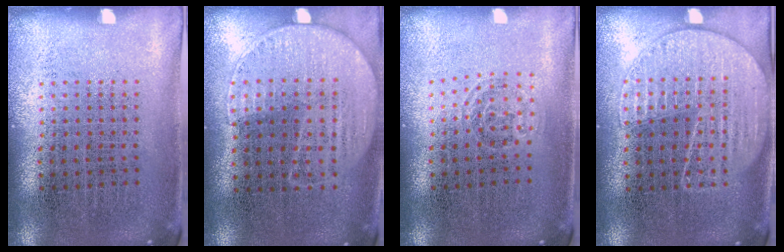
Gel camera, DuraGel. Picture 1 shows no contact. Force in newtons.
{"total": 1.2, "press": 1.0, "slide": 0.6}
{"total": 0.7, "press": 0.6, "slide": 0.5}
{"total": 1.6, "press": 1.5, "slide": 0.5}